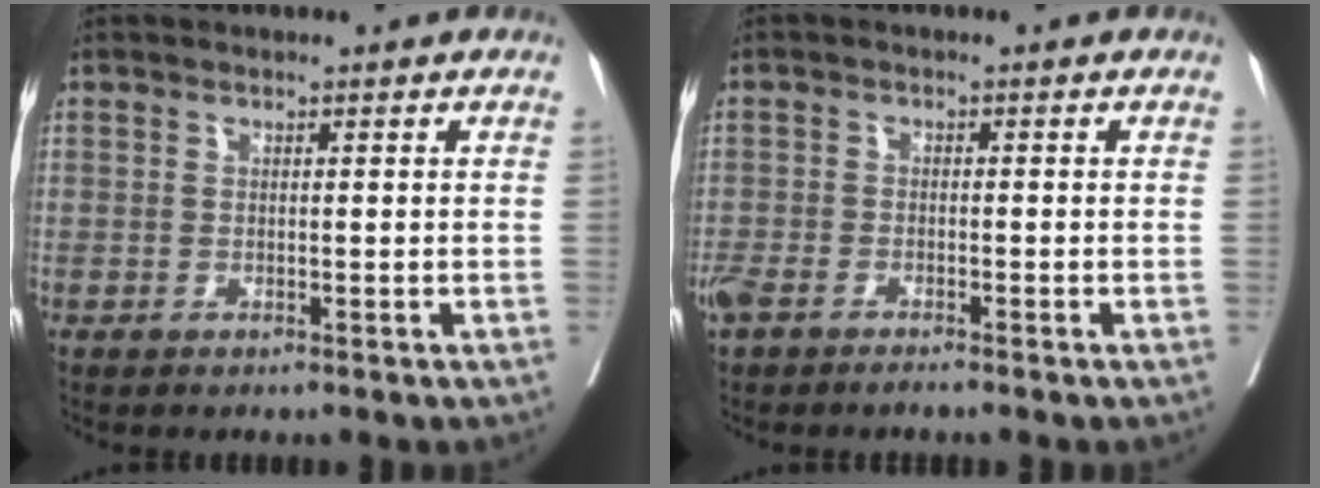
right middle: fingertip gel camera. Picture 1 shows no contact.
{"total": 4.2, "force": [-3.3, 1.4, 2.3], "torque": [-0.047, -0.003, -0.060]}